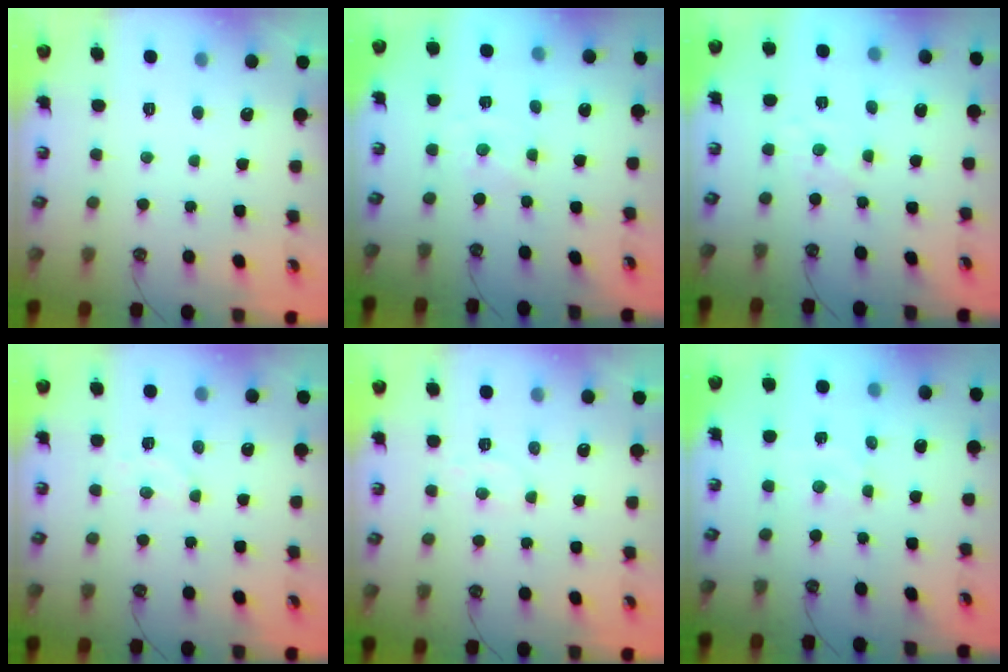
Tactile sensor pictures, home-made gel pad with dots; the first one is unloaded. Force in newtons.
{"total": 0.0}
{"total": 1.7, "press": 1.6, "slide": 0.2}
{"total": 4.9, "press": 4.9, "slide": 0.6}
{"total": 3.8, "press": 3.7, "slide": 0.9}
{"total": 2.6, "press": 2.6, "slide": 0.4}